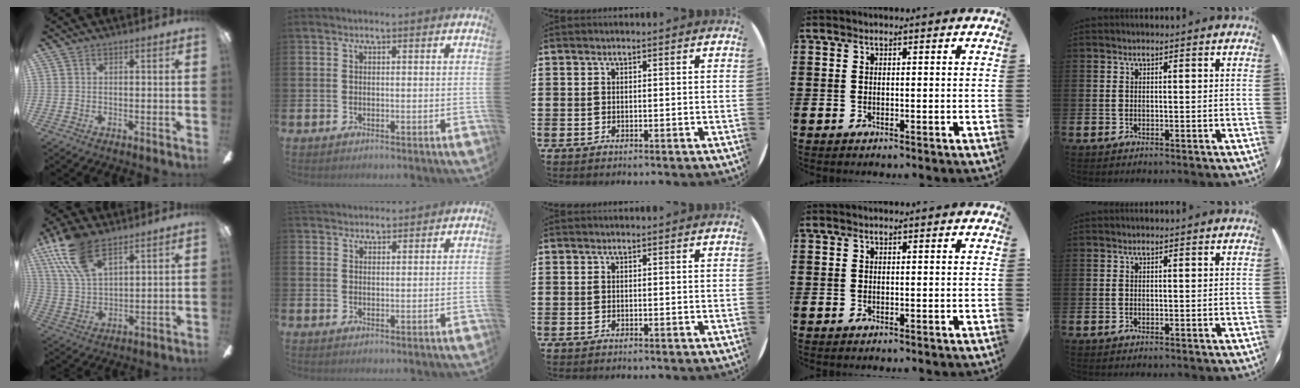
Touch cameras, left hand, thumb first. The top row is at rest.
{"thumb": {"total": 15.5, "force": [9.6, 6.9, 10.1], "torque": [-0.231, -0.028, 0.174]}, "index": {"total": 2.7, "force": [2.6, 0.7, -0.1], "torque": [-0.003, -0.009, 0.049]}}